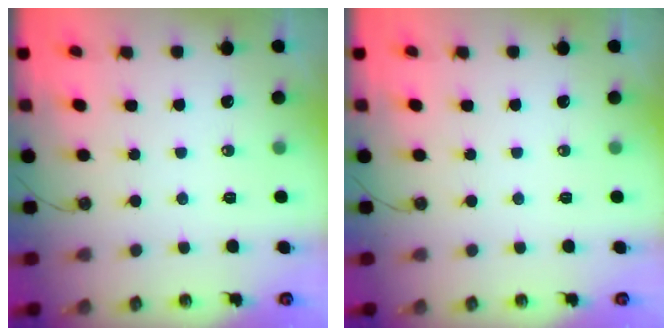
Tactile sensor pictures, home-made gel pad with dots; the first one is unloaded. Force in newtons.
{"total": 0.0}